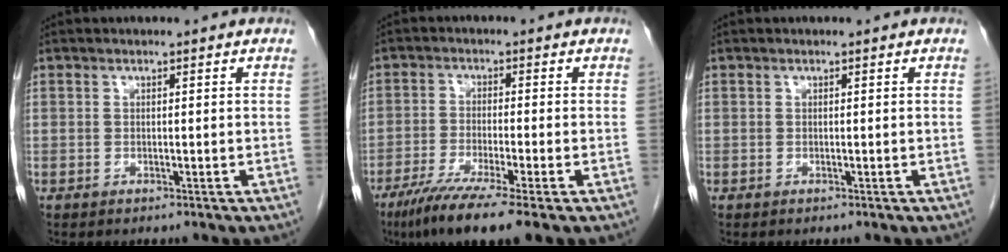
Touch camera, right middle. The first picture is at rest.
{"total": 9.6, "force": [-6.3, -0.2, 7.2], "torque": [-0.124, -0.027, -0.102]}
{"total": 0.0}